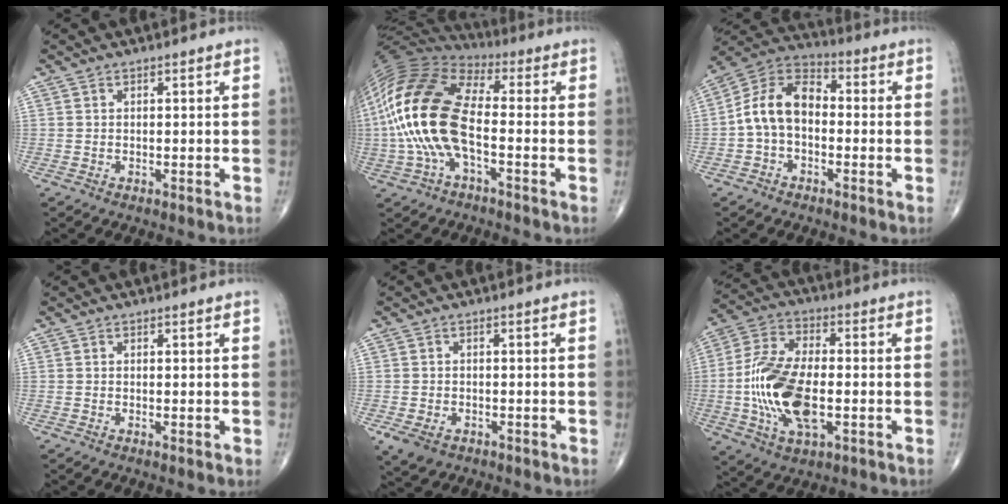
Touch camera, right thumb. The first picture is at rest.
{"total": 19.3, "force": [-2.5, 9.0, 16.9], "torque": [-0.365, 0.030, -0.055]}
{"total": 11.0, "force": [-1.3, 7.3, 8.1], "torque": [-0.136, 0.037, -0.040]}
{"total": 0.6, "force": [-0.1, 0.2, 0.6], "torque": [-0.014, -0.003, -0.004]}
{"total": 4.4, "force": [-2.1, 3.1, 2.4], "torque": [-0.048, 0.001, -0.029]}
{"total": 16.8, "force": [-2.6, 8.3, 14.4], "torque": [-0.291, 0.010, -0.048]}